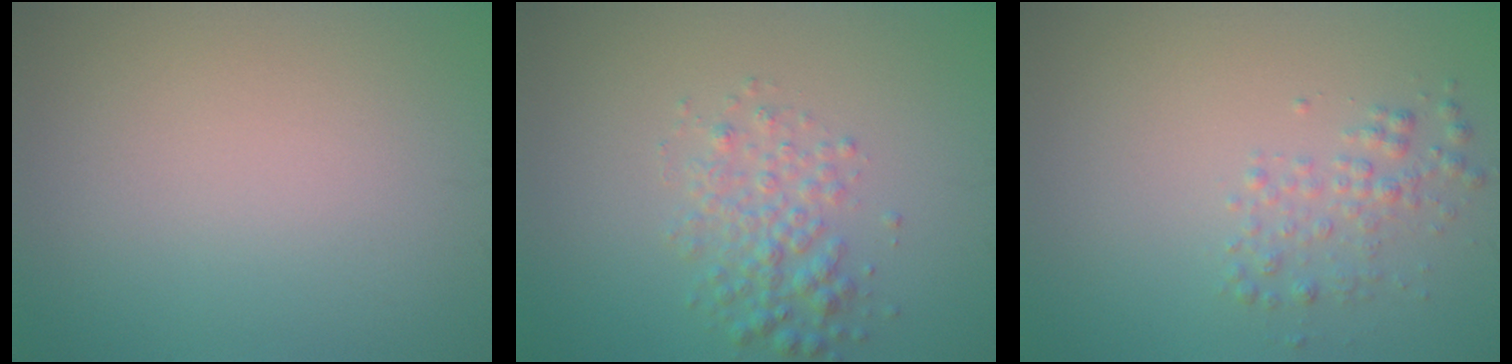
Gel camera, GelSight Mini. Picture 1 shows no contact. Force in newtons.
{"total": 3.0, "press": 3.0, "slide": 0.1}
{"total": 1.9, "press": 1.9, "slide": 0.1}